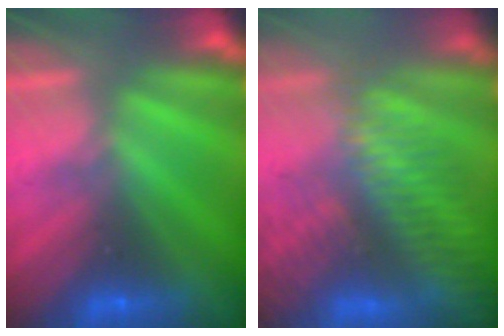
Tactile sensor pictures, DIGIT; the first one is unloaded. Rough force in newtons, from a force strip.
{"total": 9.8}